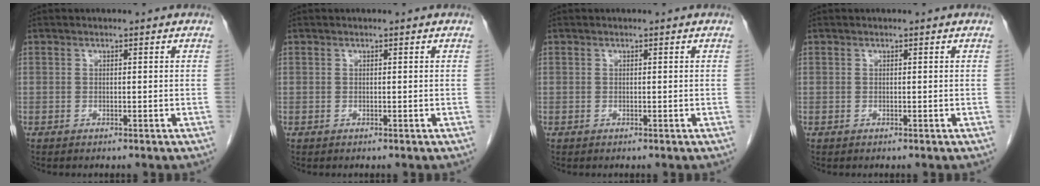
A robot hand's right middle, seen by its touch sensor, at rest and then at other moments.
{"total": 0.0}
{"total": 0.0}
{"total": 0.0}